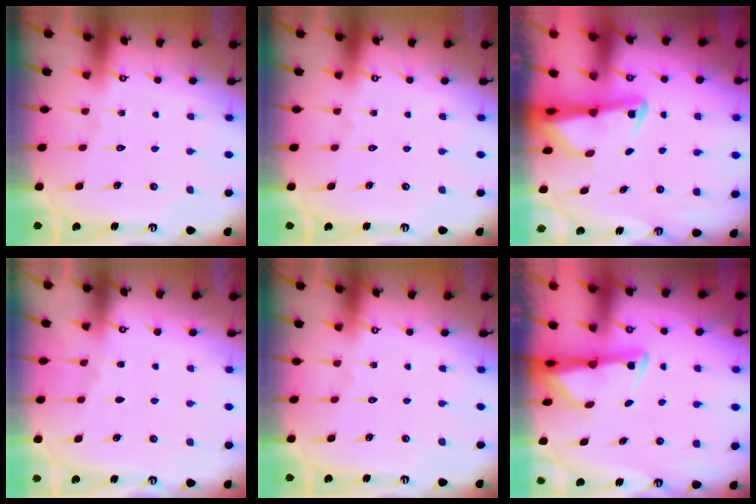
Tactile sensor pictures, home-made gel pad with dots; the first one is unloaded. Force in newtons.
{"total": 0.0}
{"total": 2.8, "press": 2.8, "slide": 0.5}
{"total": 2.5, "press": 2.5, "slide": 0.4}
{"total": 0.0}
{"total": 2.8, "press": 2.8, "slide": 0.6}